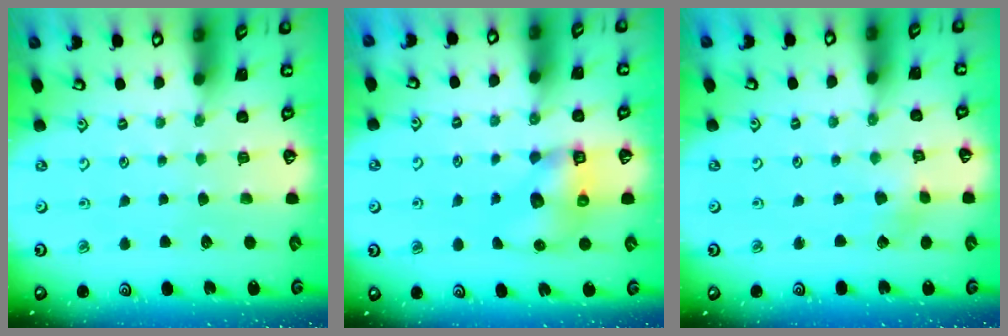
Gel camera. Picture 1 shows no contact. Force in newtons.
{"total": 7.6, "press": 7.5, "slide": 0.9}
{"total": 1.7, "press": 1.6, "slide": 0.2}